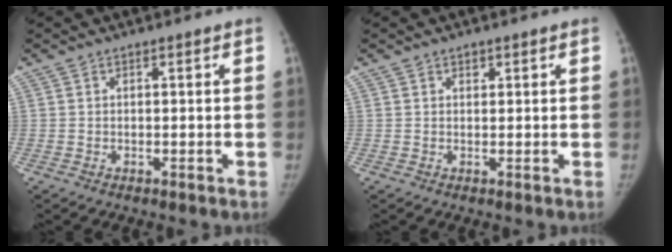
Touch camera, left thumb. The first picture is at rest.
{"total": 1.2, "force": [0.8, 0.8, 0.5], "torque": [0.000, -0.005, 0.011]}